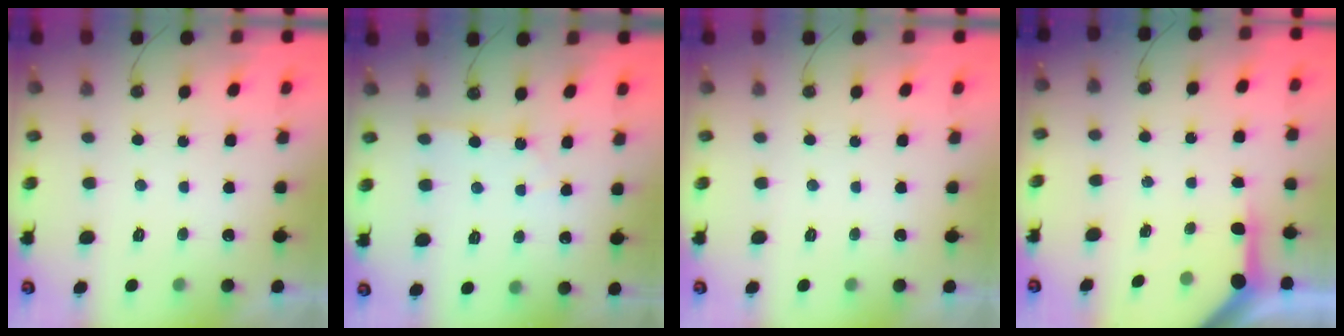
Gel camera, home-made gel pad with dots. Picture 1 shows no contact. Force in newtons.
{"total": 2.6, "press": 2.6, "slide": 0.4}
{"total": 0.0}
{"total": 4.4, "press": 4.4, "slide": 0.3}